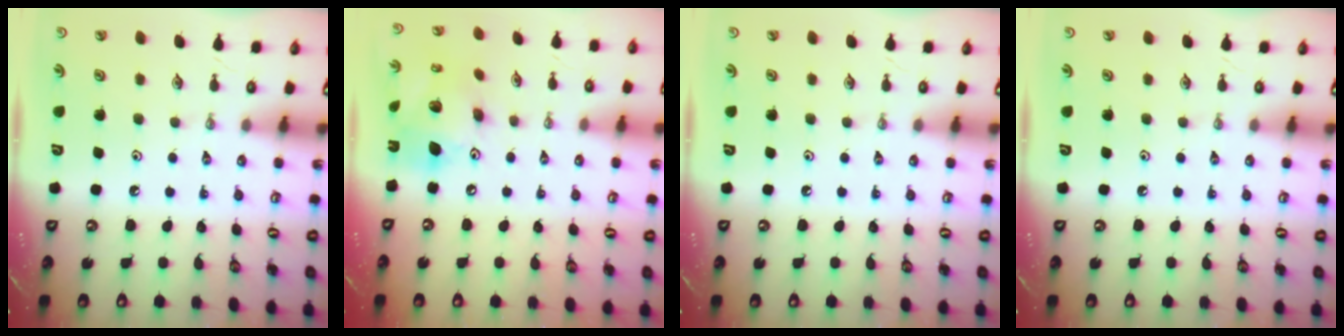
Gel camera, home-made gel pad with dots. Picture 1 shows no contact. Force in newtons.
{"total": 15.6, "press": 15.6, "slide": 1.5}
{"total": 0.0}
{"total": 0.0}